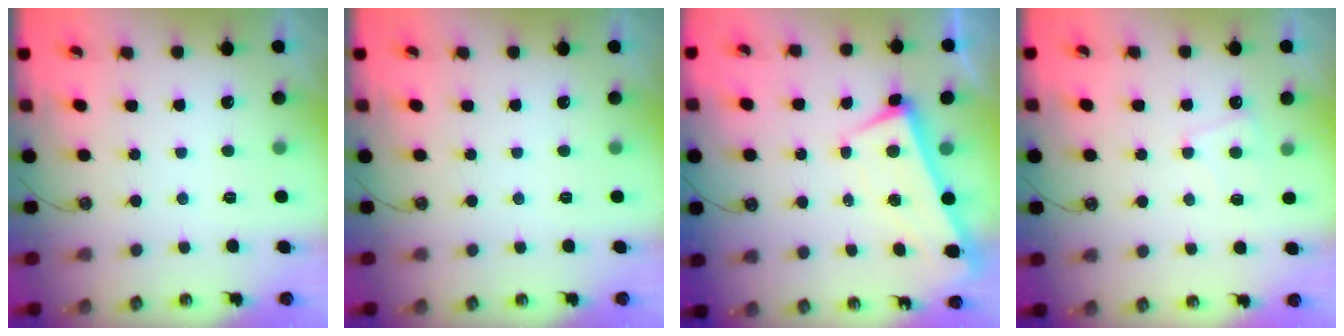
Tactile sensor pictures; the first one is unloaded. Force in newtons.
{"total": 0.0}
{"total": 1.5, "press": 0.6, "slide": 1.4}
{"total": 1.7, "press": 1.6, "slide": 0.4}